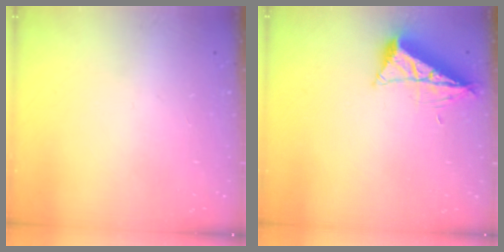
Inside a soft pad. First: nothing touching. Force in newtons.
{"total": 7.7, "press": 7.6, "slide": 0.8}